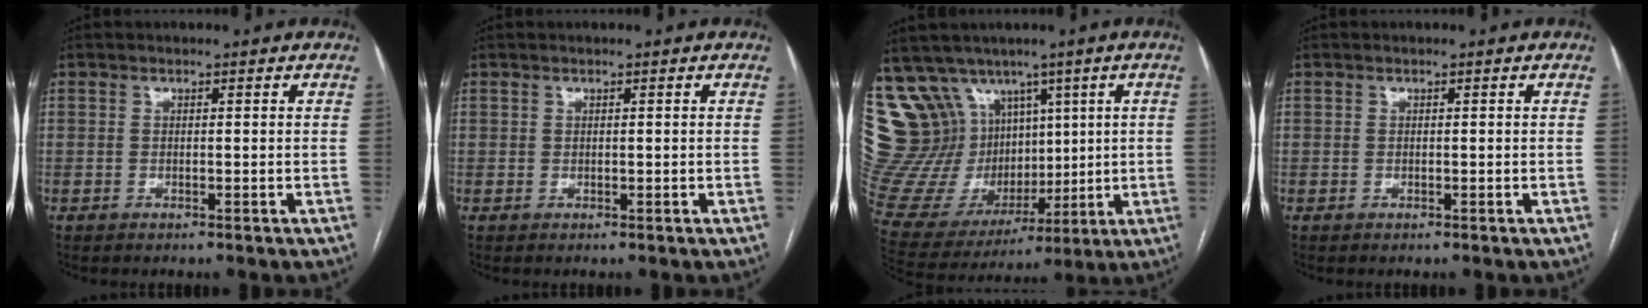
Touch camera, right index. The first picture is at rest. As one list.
[{"total": 0.0}, {"total": 23.5, "force": [11.4, 17.9, 10.1], "torque": [-0.247, 0.073, 0.240]}, {"total": 0.0}]